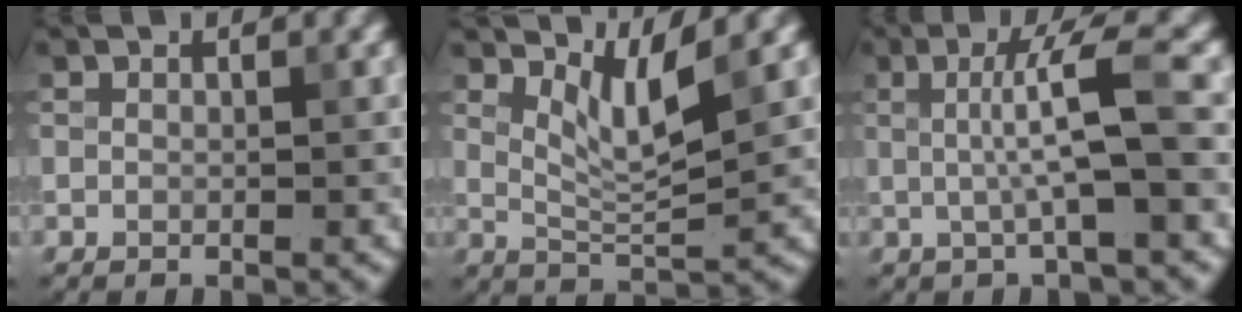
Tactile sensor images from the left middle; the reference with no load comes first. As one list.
[{"total": 3.2, "force": [2.0, 0.5, 2.5], "torque": [-0.055, -0.009, 0.045]}, {"total": 4.4, "force": [0.0, 0.1, 4.4], "torque": [-0.080, 0.008, 0.002]}]